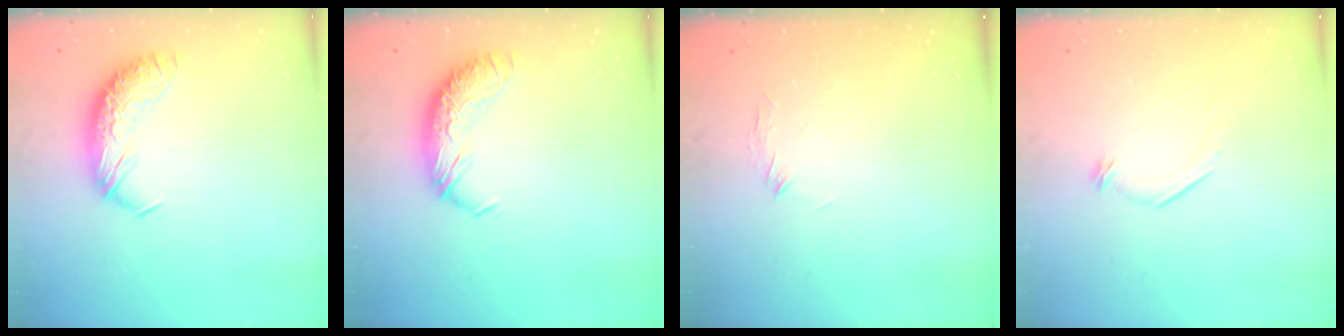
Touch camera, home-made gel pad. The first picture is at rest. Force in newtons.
{"total": 0.0}
{"total": 6.7, "press": 6.6, "slide": 1.0}
{"total": 7.2, "press": 7.2, "slide": 0.8}